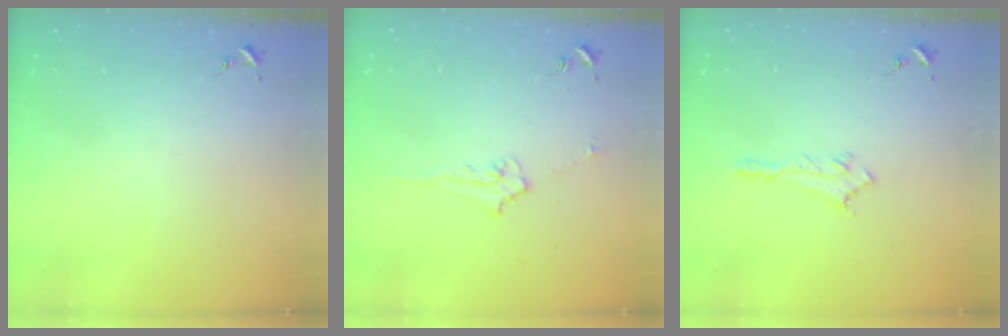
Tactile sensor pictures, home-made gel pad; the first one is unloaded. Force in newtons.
{"total": 5.1, "press": 5.0, "slide": 0.6}
{"total": 2.8, "press": 2.8, "slide": 0.3}